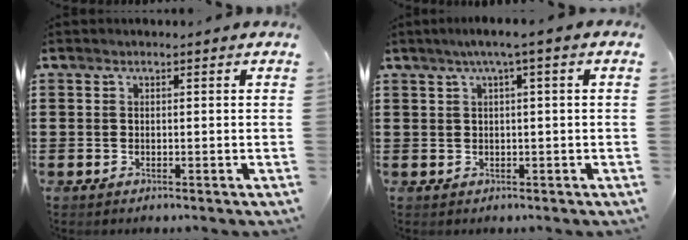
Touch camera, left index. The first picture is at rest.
{"total": 2.4, "force": [0.3, -0.2, 2.4], "torque": [-0.042, -0.001, 0.004]}